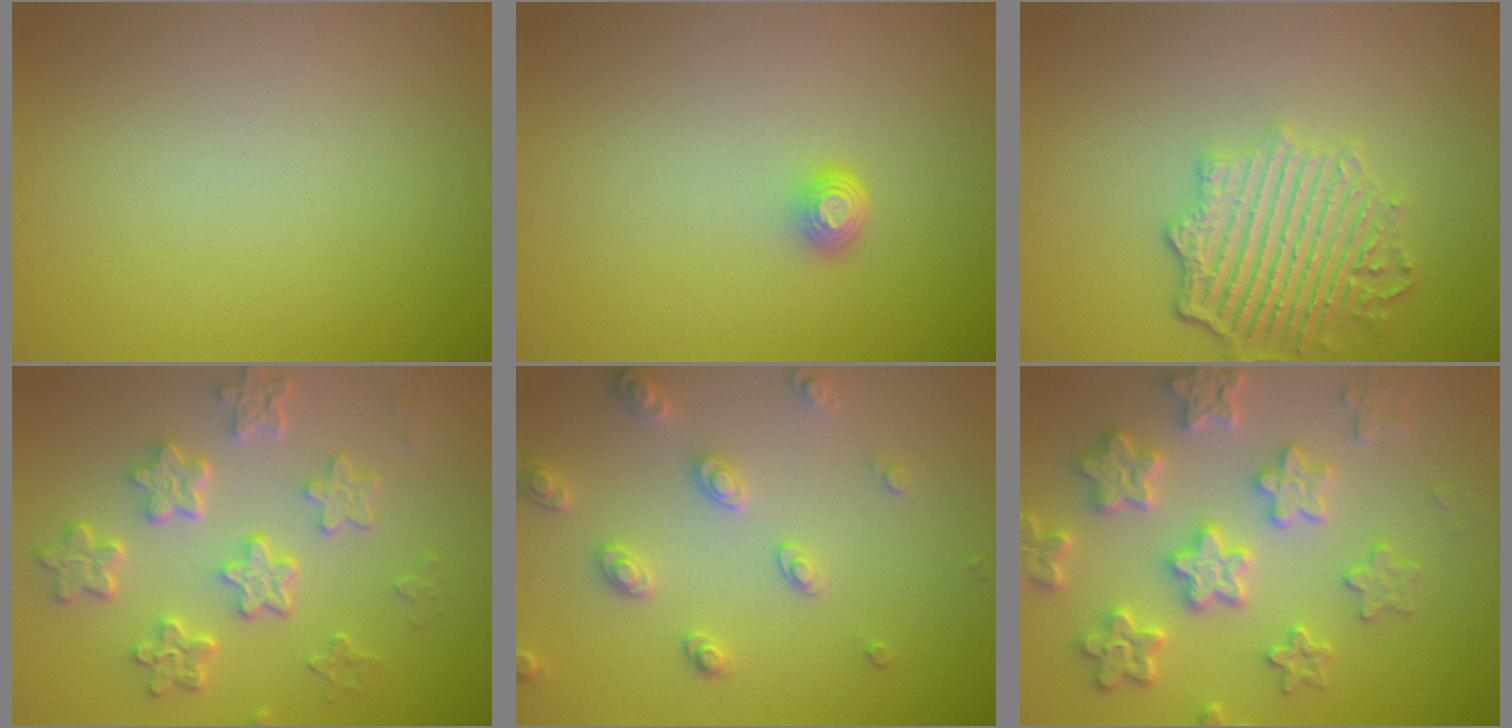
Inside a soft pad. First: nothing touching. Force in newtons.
{"total": 1.5, "press": 1.1, "slide": 1.0}
{"total": 5.7, "press": 4.5, "slide": 3.5}
{"total": 6.1, "press": 4.7, "slide": 3.8}
{"total": 2.9, "press": 2.9, "slide": 0.5}
{"total": 6.1, "press": 6.0, "slide": 1.3}